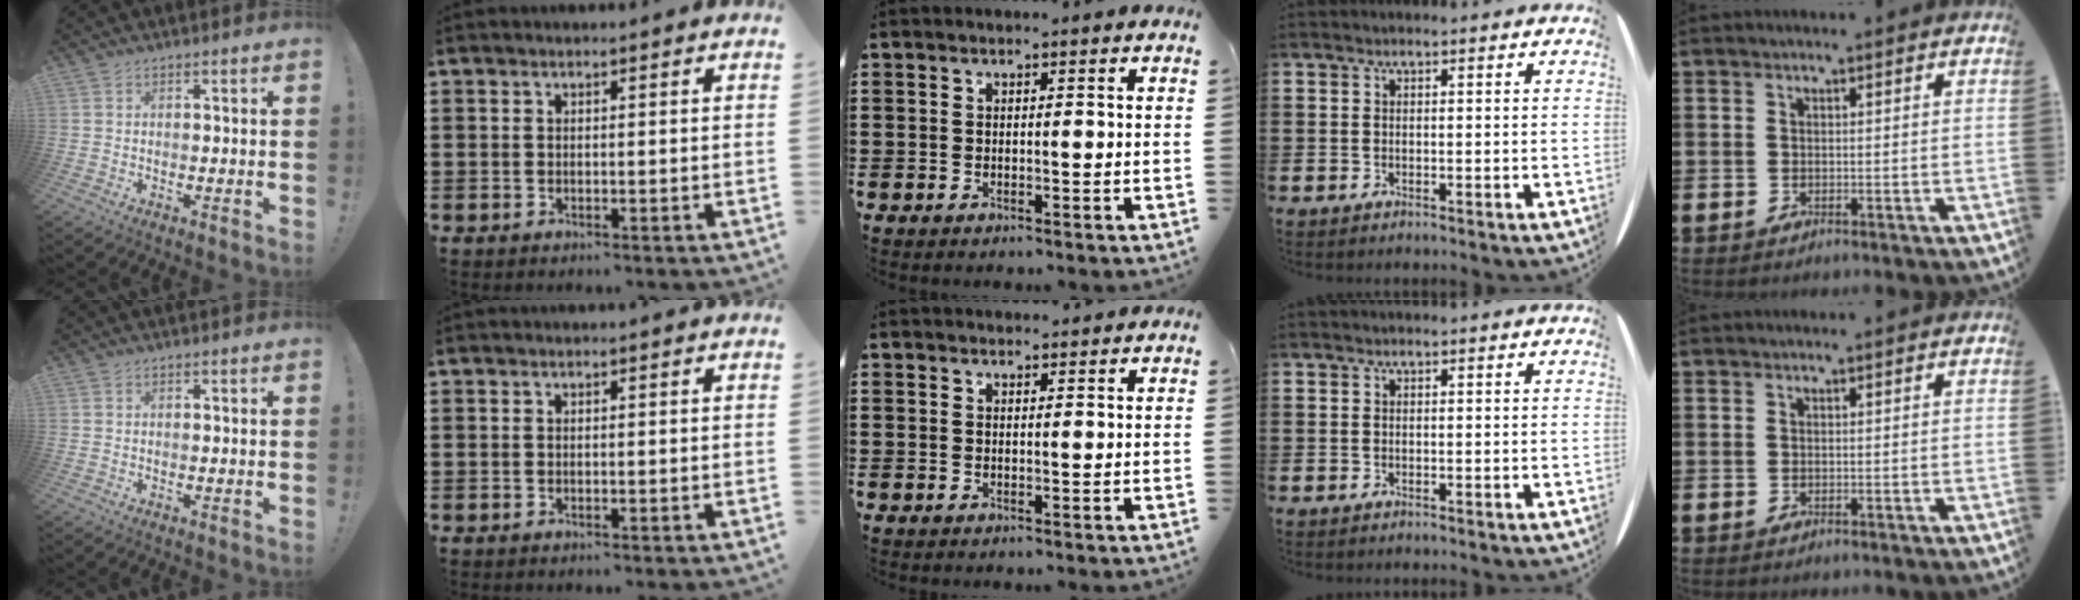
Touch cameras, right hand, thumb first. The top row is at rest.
{"middle": {"total": 1.1, "force": [1.0, 0.2, 0.0], "torque": [0.005, -0.002, 0.018]}}